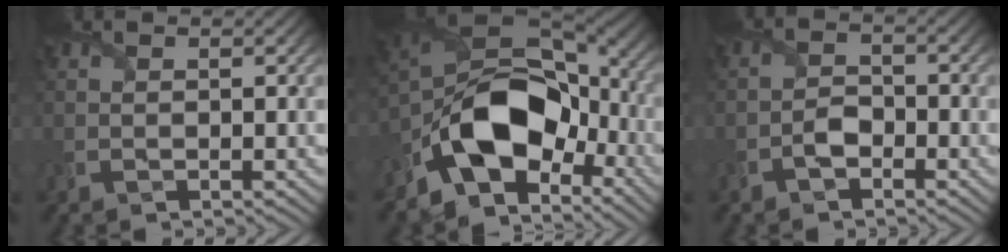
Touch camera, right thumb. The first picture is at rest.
{"total": 14.6, "force": [-5.7, 9.1, 9.9], "torque": [-0.180, -0.007, -0.123]}
{"total": 2.4, "force": [-1.5, 1.3, 1.3], "torque": [-0.024, 0.007, -0.033]}